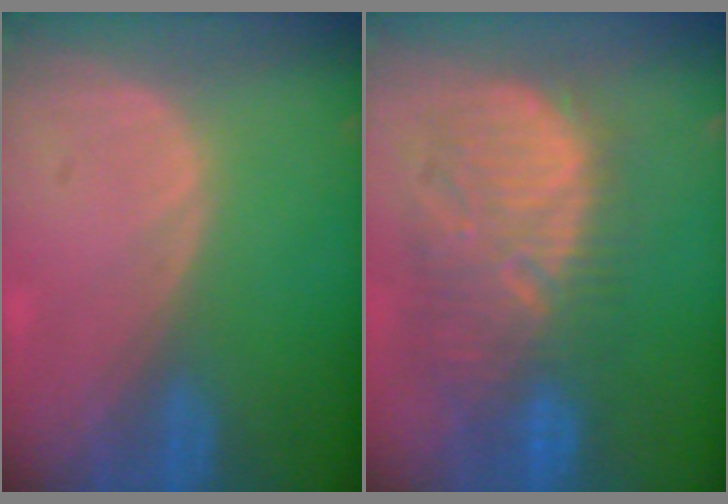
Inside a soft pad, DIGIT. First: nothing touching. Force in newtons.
{"total": 11.7, "press": 11.1, "slide": 3.8}